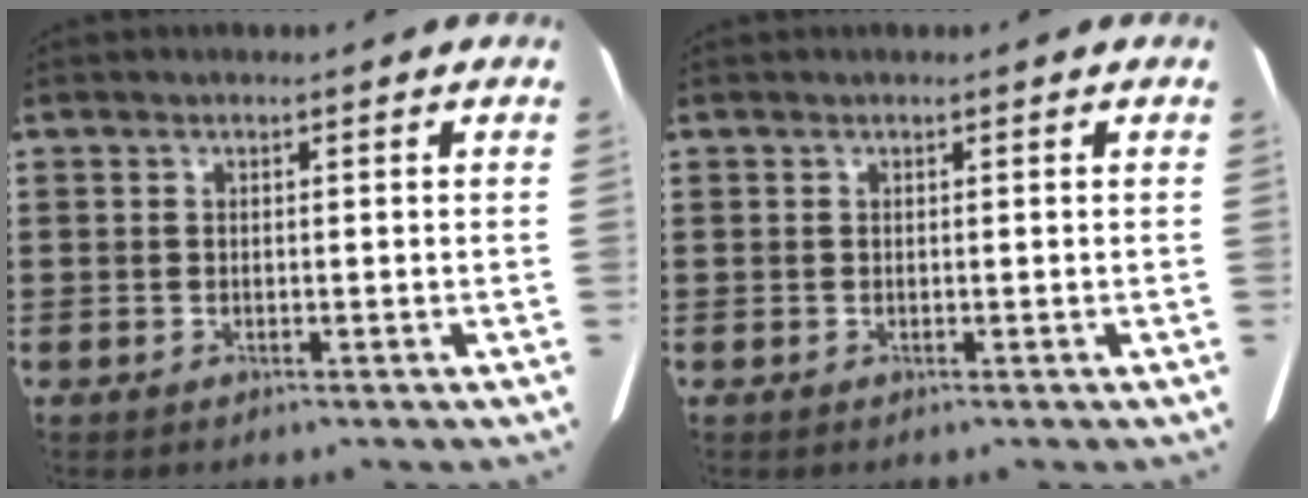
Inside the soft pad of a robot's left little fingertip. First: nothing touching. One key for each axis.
{"total": 0.0}